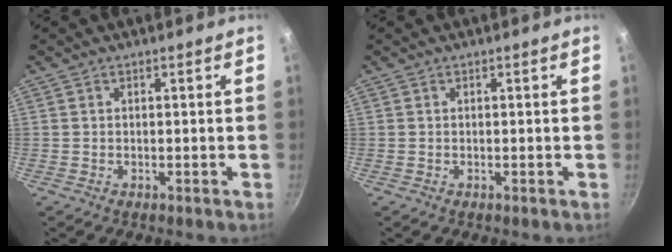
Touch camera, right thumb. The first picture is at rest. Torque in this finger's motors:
{"motor_torque": [0.00, -0.01, 0.28, 0.13, 0.03]}